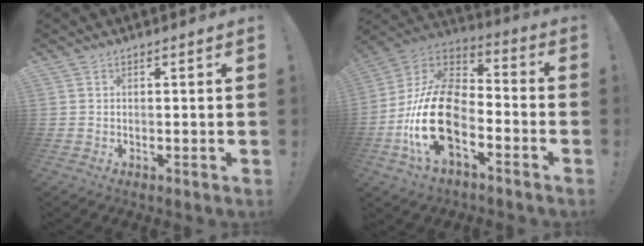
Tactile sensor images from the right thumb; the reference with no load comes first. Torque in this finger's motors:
{"motor_torque": [2.53, 2.48, 2.33, -0.44, 0.96]}